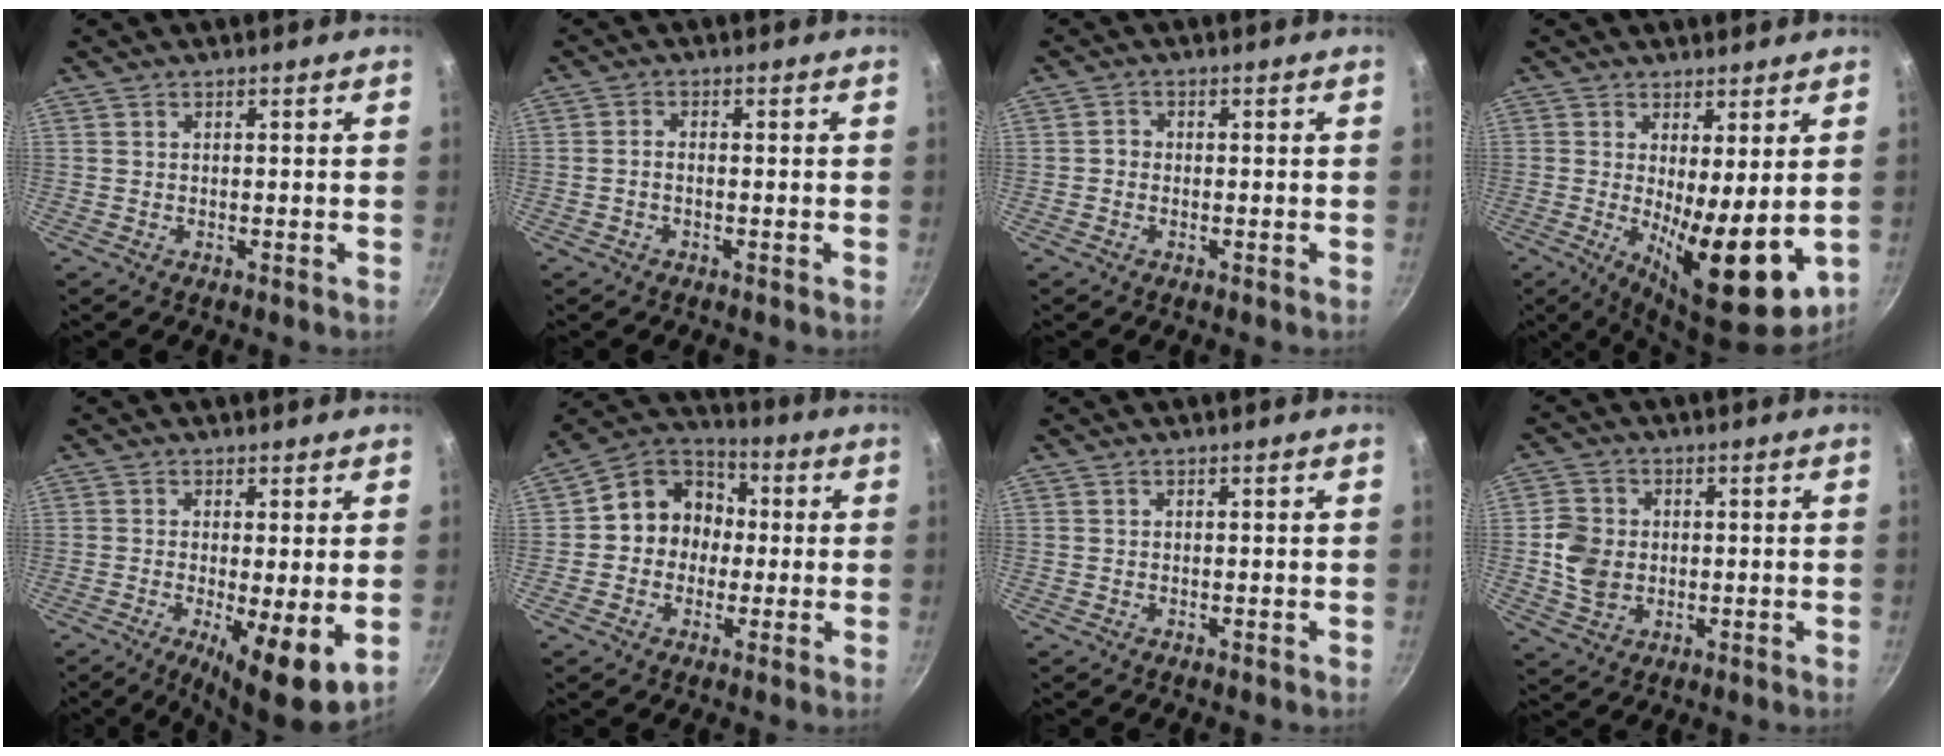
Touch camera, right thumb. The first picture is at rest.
{"total": 1.5, "force": [-0.6, 0.8, 1.1], "torque": [-0.024, 0.011, -0.014]}
{"total": 1.3, "force": [-0.5, 1.2, 0.4], "torque": [-0.002, 0.006, -0.012]}
{"total": 13.0, "force": [-0.4, 4.1, 12.3], "torque": [-0.165, -0.021, 0.007]}
{"total": 9.4, "force": [-1.4, 2.0, 9.1], "torque": [-0.136, -0.016, -0.014]}
{"total": 11.4, "force": [-0.1, 10.1, 5.2], "torque": [-0.036, 0.033, -0.023]}
{"total": 0.0}
{"total": 7.6, "force": [-0.2, 6.3, 4.3], "torque": [-0.068, 0.002, -0.006]}